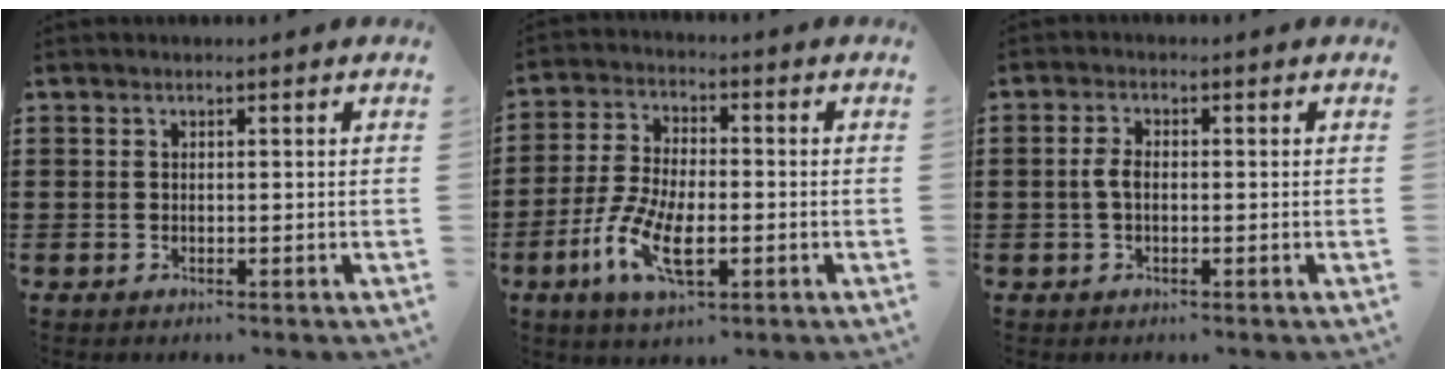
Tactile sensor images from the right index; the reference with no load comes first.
{"total": 9.4, "force": [-3.6, 3.7, 7.9], "torque": [-0.190, -0.015, -0.072]}
{"total": 2.5, "force": [-0.3, 1.2, 2.2], "torque": [-0.057, -0.004, -0.010]}